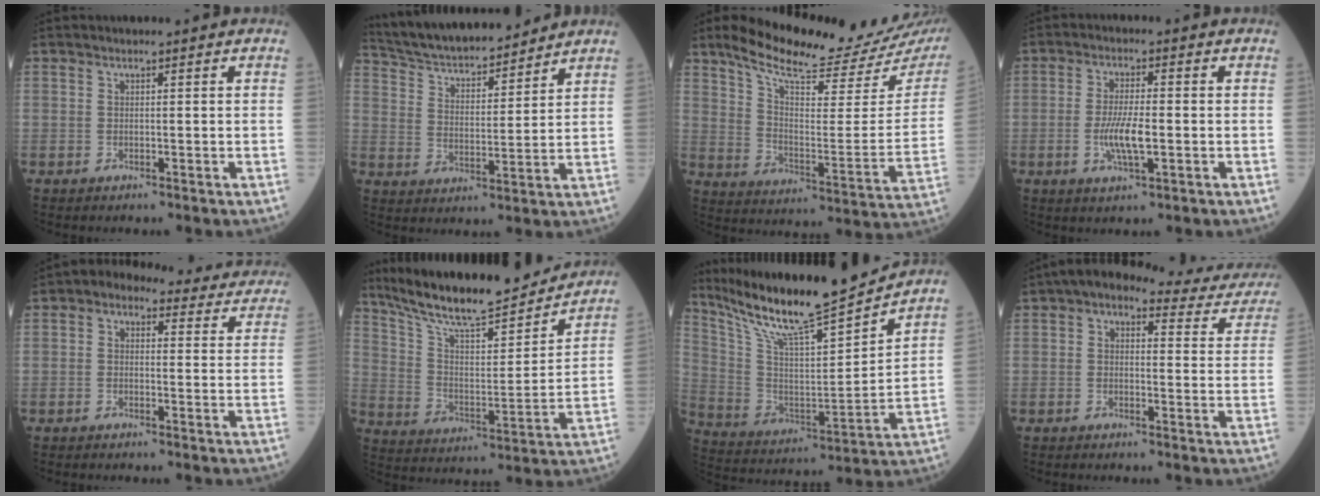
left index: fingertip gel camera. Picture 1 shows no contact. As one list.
[{"total": 16.8, "force": [15.4, 2.8, 6.2], "torque": [-0.110, 0.019, 0.258]}, {"total": 22.6, "force": [19.4, 3.7, 10.9], "torque": [-0.177, -0.046, 0.267]}, {"total": 5.9, "force": [-1.3, 1.2, 5.6], "torque": [-0.117, -0.007, -0.024]}, {"total": 11.3, "force": [9.5, 5.2, 3.4], "torque": [-0.019, 0.036, 0.096]}, {"total": 21.1, "force": [18.7, 2.6, 9.4], "torque": [-0.161, -0.007, 0.295]}, {"total": 20.2, "force": [17.6, 0.5, 9.9], "torque": [-0.181, -0.011, 0.302]}, {"total": 13.6, "force": [11.7, 4.9, 4.8], "torque": [-0.034, 0.025, 0.114]}]